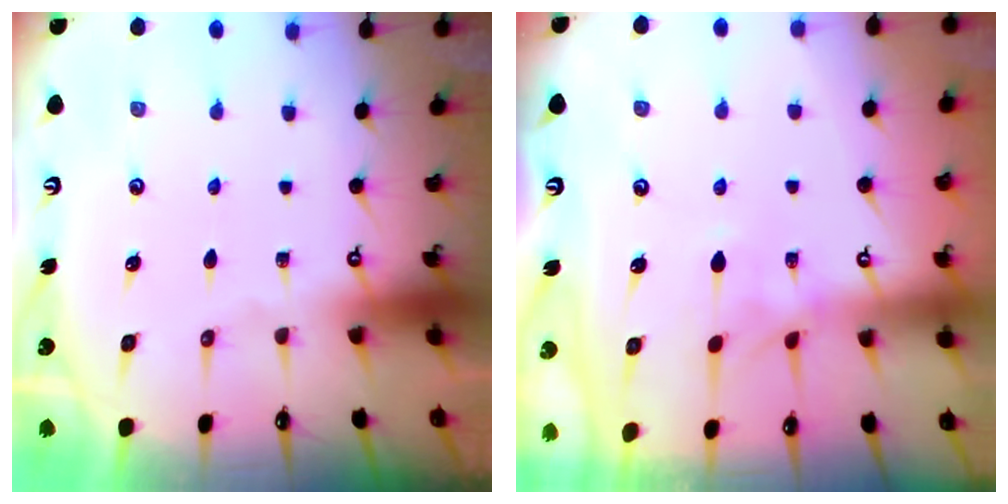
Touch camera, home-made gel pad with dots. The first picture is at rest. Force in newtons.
{"total": 2.8, "press": 2.7, "slide": 0.8}